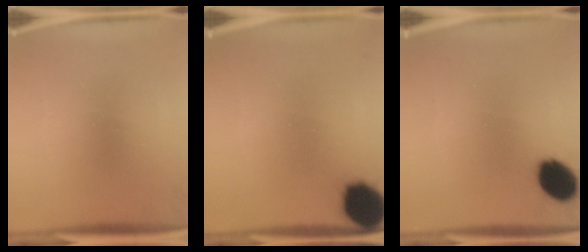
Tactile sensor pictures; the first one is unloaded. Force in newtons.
{"total": 13.7}
{"total": 10.8}